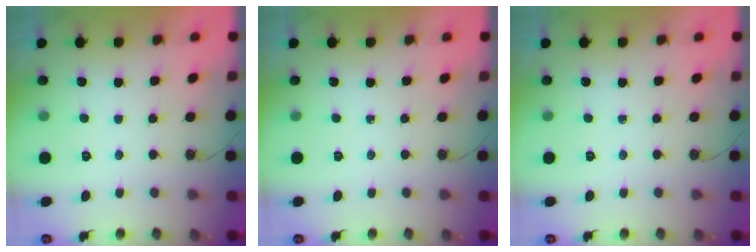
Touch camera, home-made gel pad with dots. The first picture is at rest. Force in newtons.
{"total": 0.0}
{"total": 0.0}